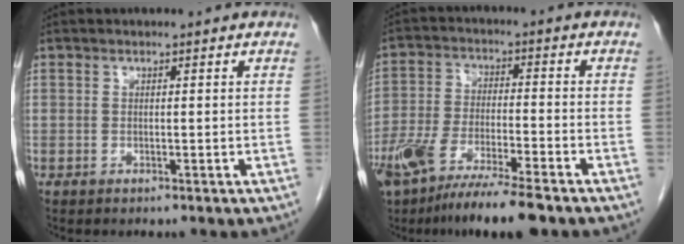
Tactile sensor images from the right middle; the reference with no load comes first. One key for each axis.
{"total": 13.1, "fx": -9.4, "fy": 1.7, "fz": 9.0, "tx": -0.177, "ty": -0.034, "tz": -0.166}